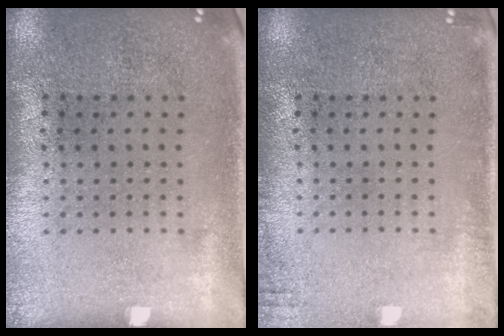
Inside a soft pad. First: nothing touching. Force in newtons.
{"total": 1.4, "press": 1.4, "slide": 0.1}